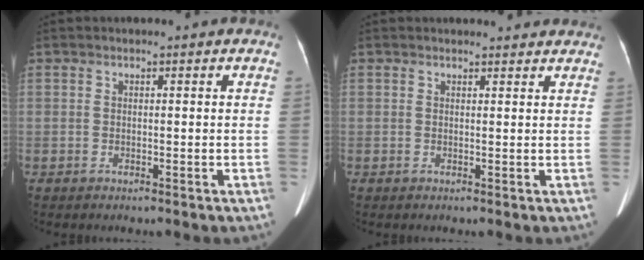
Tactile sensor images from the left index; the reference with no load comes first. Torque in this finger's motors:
{"motor_torque": [-0.67, -1.47, -0.58, -0.21]}